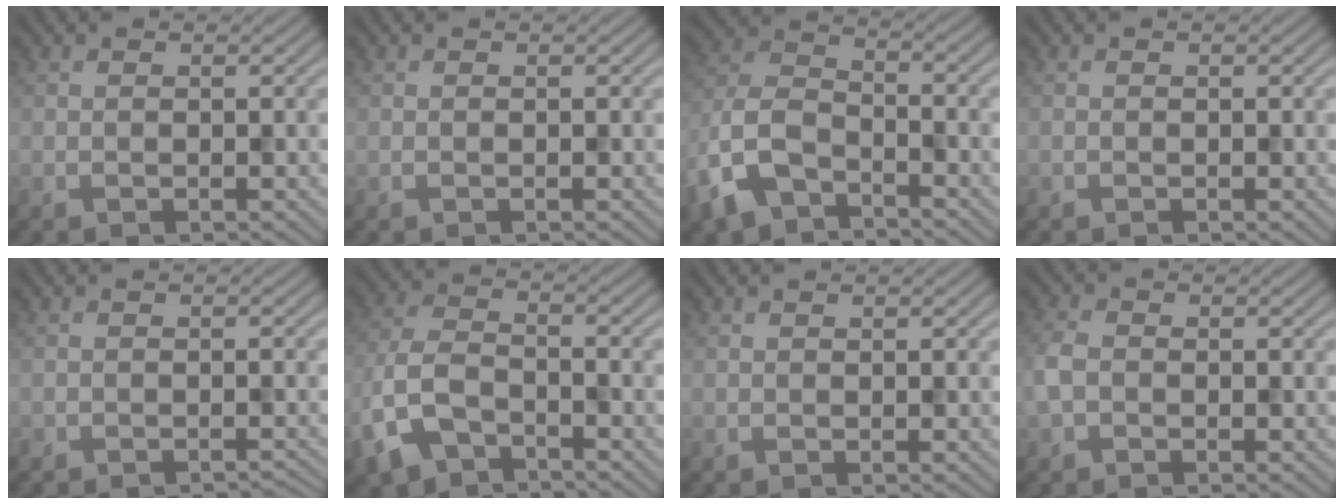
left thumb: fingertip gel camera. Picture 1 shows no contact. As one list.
[{"total": 0.0}, {"total": 9.8, "force": [-6.1, 5.1, 5.8], "torque": [-0.139, -0.009, -0.140]}, {"total": 0.0}, {"total": 1.5, "force": [-1.5, 0.2, 0.3], "torque": [0.002, -0.001, -0.022]}, {"total": 8.6, "force": [-5.0, 4.6, 5.3], "torque": [-0.131, -0.007, -0.114]}, {"total": 0.0}, {"total": 2.8, "force": [-0.9, 2.0, 1.8], "torque": [-0.048, 0.002, -0.026]}]